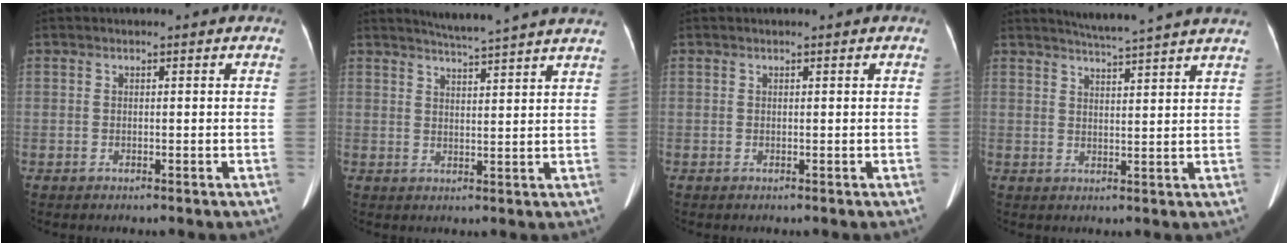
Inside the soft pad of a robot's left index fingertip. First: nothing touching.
{"total": 10.3, "force": [9.5, -1.2, 3.8], "torque": [-0.061, -0.001, 0.115]}
{"total": 0.0}
{"total": 10.6, "force": [9.8, -1.2, 4.0], "torque": [-0.067, 0.001, 0.119]}